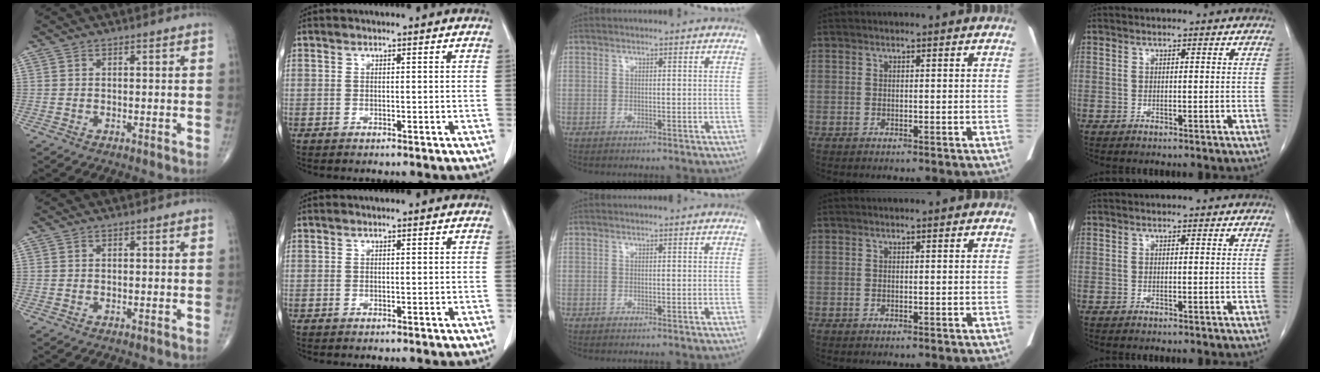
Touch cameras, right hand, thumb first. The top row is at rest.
{}